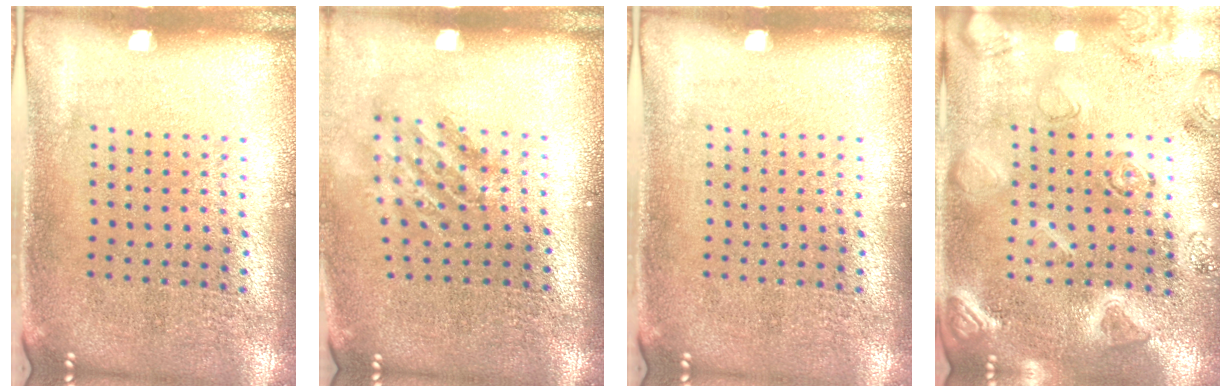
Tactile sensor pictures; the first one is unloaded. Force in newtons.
{"total": 1.8, "press": 1.2, "slide": 1.3}
{"total": 0.0}
{"total": 2.9, "press": 2.9, "slide": 0.5}